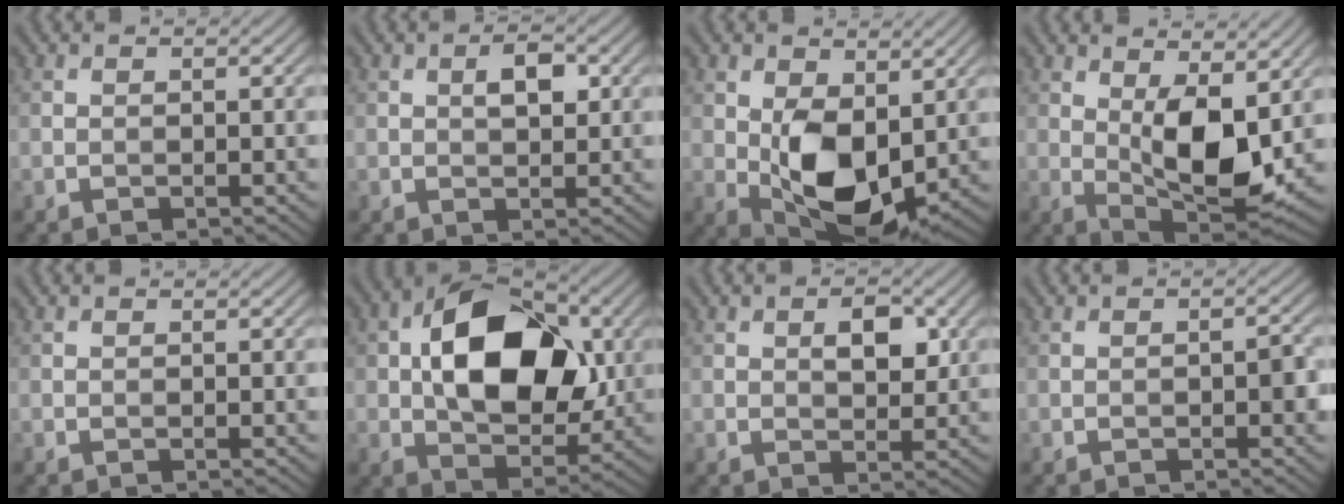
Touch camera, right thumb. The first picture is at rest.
{"total": 2.9, "force": [0.8, 1.4, 2.4], "torque": [-0.037, 0.001, 0.012]}
{"total": 10.7, "force": [0.2, 6.5, 8.5], "torque": [-0.172, -0.014, 0.008]}
{"total": 10.7, "force": [1.7, 4.8, 9.4], "torque": [-0.168, -0.013, 0.034]}
{"total": 0.0}
{"total": 14.4, "force": [2.0, 9.1, 10.9], "torque": [-0.185, 0.008, 0.033]}
{"total": 4.0, "force": [1.1, 2.2, 3.2], "torque": [-0.051, -0.002, 0.018]}
{"total": 1.8, "force": [-0.5, 0.6, 1.6], "torque": [-0.019, 0.005, -0.009]}